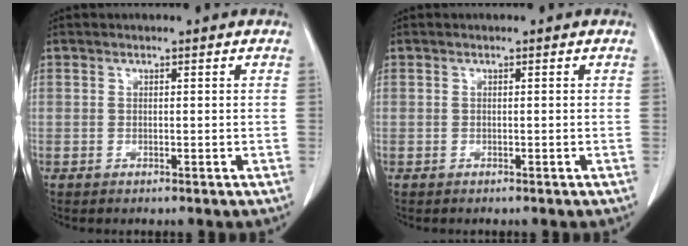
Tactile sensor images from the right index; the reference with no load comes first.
{"total": 0.0}